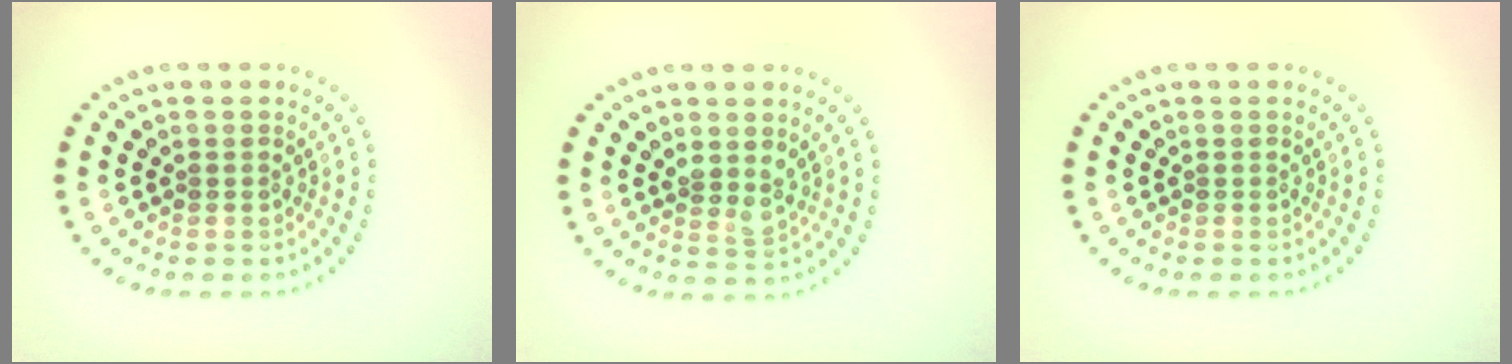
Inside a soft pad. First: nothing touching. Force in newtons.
{"total": 1.6, "press": 1.3, "slide": 0.9}
{"total": 0.0}